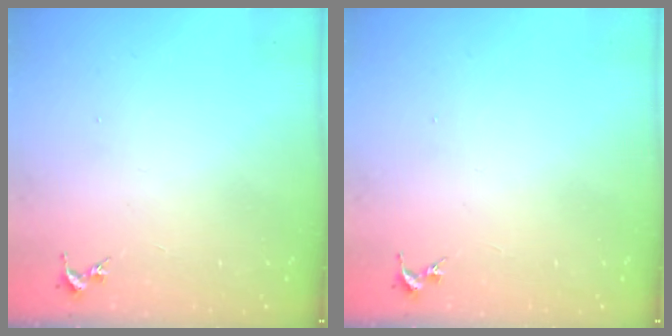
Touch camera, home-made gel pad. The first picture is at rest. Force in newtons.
{"total": 0.0}